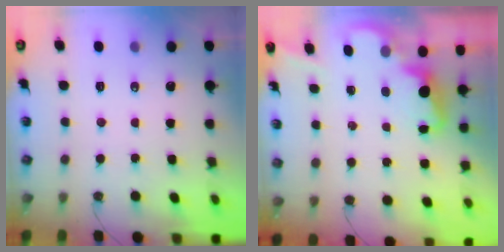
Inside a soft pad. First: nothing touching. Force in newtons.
{"total": 2.1, "press": 2.0, "slide": 0.6}